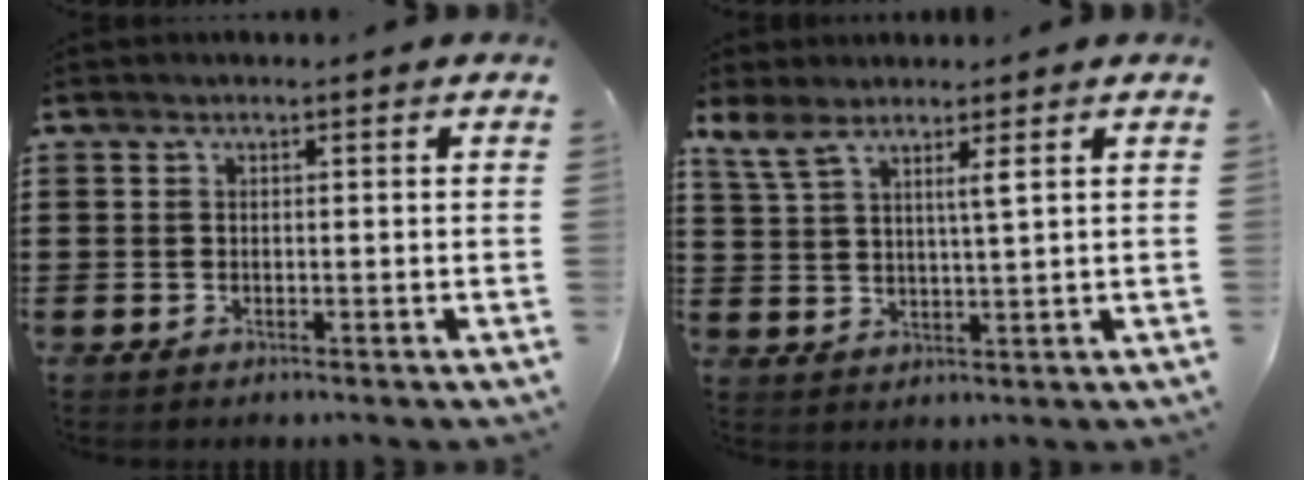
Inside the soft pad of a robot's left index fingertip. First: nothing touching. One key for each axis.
{"total": 4.3, "fx": 2.9, "fy": 0.4, "fz": 3.2, "tx": -0.073, "ty": -0.003, "tz": 0.050}